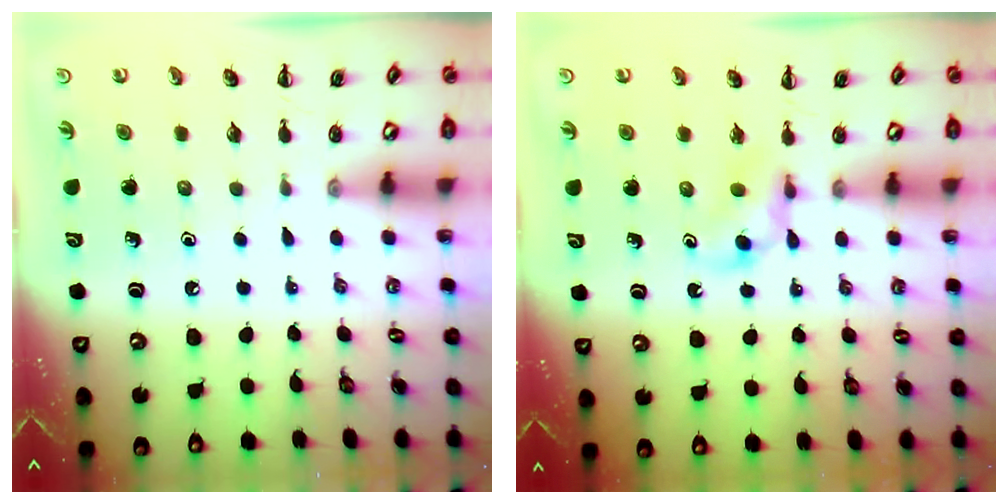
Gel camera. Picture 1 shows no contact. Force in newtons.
{"total": 3.4, "press": 3.1, "slide": 1.5}